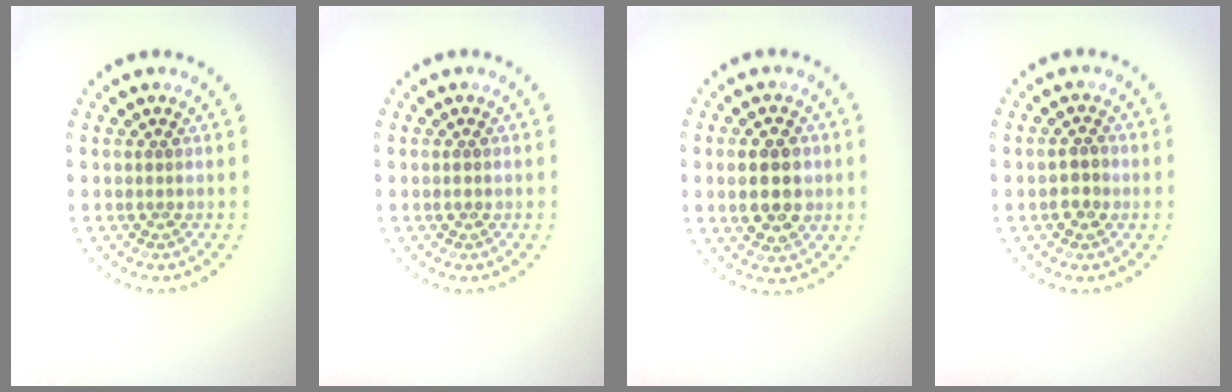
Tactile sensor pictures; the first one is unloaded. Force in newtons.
{"total": 0.6, "press": 0.6, "slide": 0.1}
{"total": 5.2, "press": 5.1, "slide": 0.3}
{"total": 1.9, "press": 1.8, "slide": 0.4}